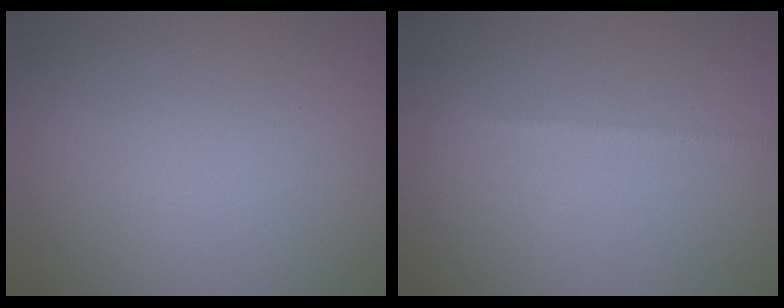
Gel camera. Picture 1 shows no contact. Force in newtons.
{"total": 0.8, "press": 0.8, "slide": 0.0}